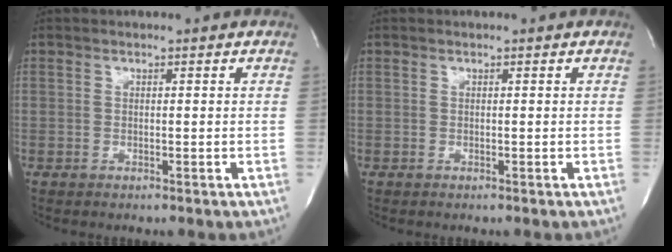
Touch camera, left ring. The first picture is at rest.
{"total": 0.0}